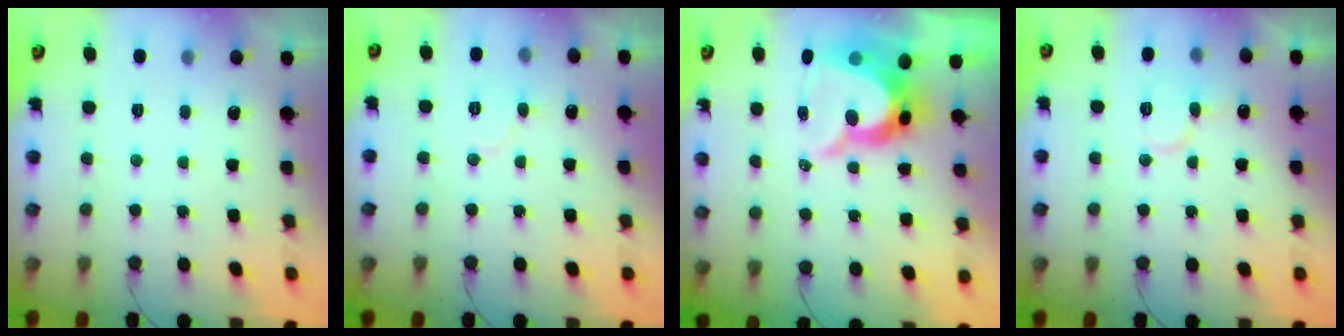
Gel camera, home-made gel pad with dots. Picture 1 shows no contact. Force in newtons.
{"total": 6.4, "press": 6.4, "slide": 0.5}
{"total": 11.6, "press": 11.5, "slide": 1.1}
{"total": 8.8, "press": 8.7, "slide": 1.2}